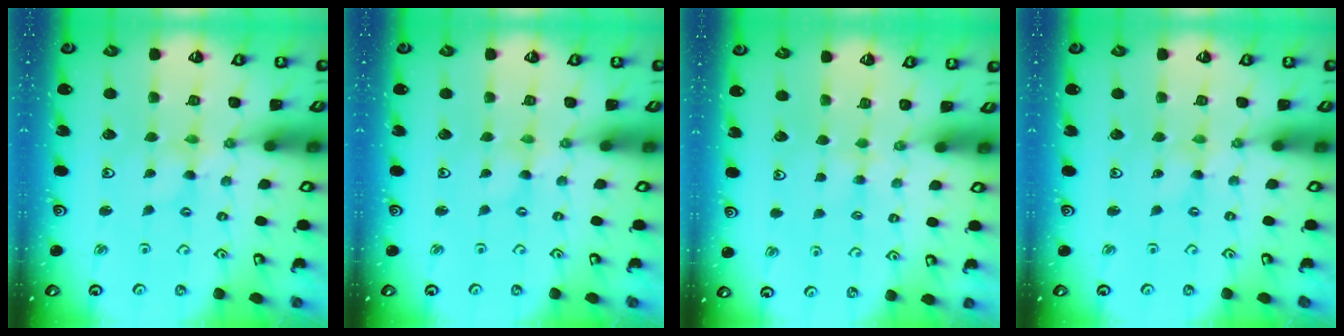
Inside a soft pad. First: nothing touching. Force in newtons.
{"total": 0.0}
{"total": 2.8, "press": 2.7, "slide": 0.5}
{"total": 0.0}